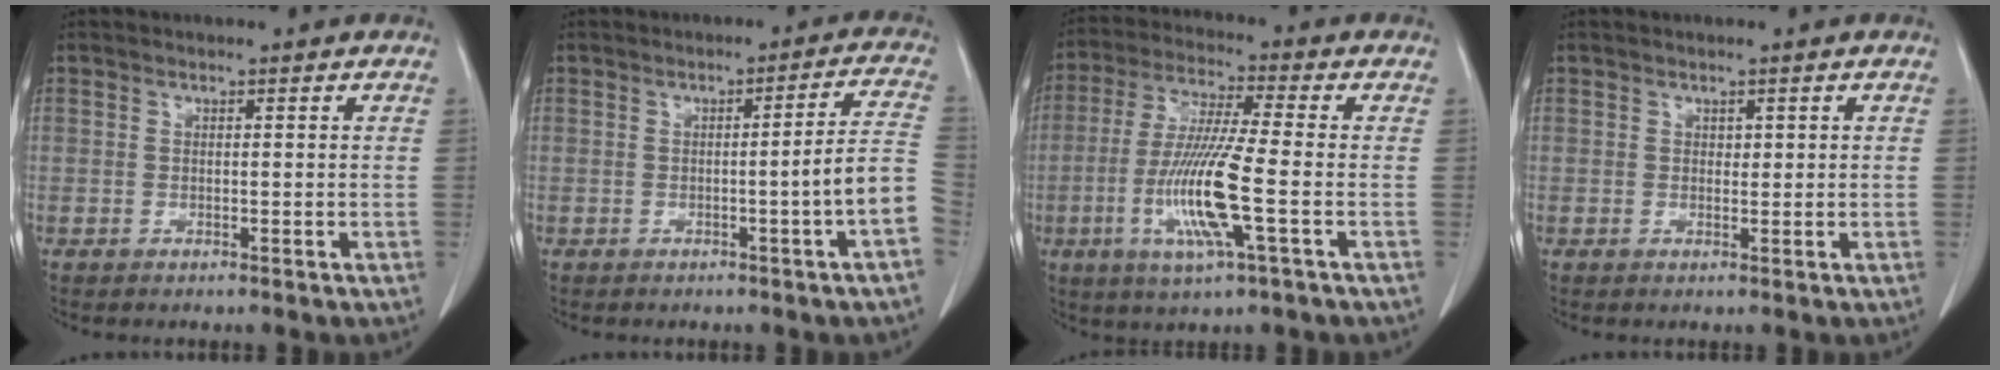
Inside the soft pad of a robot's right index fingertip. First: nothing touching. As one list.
[{"total": 7.2, "force": [-2.3, -1.3, 6.6], "torque": [-0.076, 0.008, -0.035]}, {"total": 12.6, "force": [-3.2, 0.3, 12.1], "torque": [-0.249, -0.016, -0.067]}, {"total": 0.8, "force": [0.3, 0.5, 0.5], "torque": [-0.002, 0.000, 0.004]}]